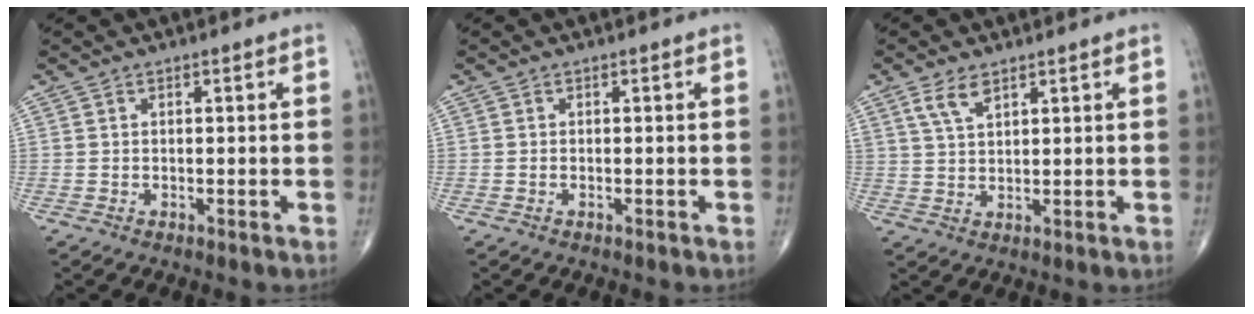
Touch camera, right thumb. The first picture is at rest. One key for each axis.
{"total": 0.0}
{"total": 4.2, "fx": 2.6, "fy": 1.8, "fz": 2.7, "tx": -0.052, "ty": -0.007, "tz": 0.056}